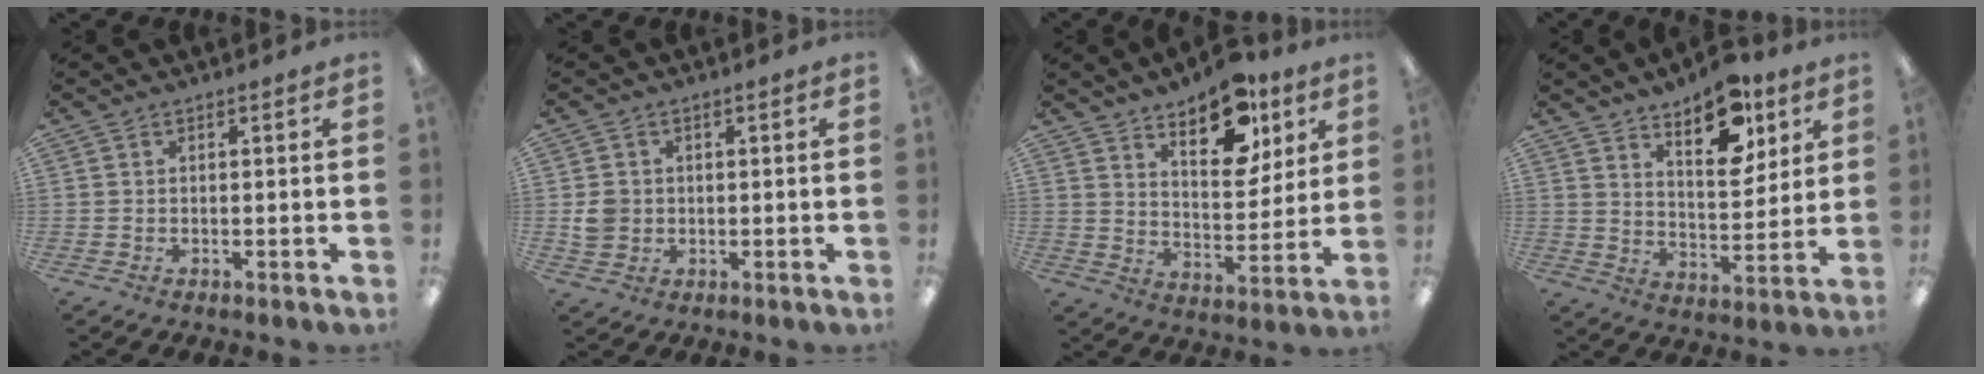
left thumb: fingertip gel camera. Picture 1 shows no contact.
{"total": 4.4, "force": [0.1, 4.1, 1.5], "torque": [-0.015, 0.005, 0.001]}
{"total": 14.6, "force": [9.9, 7.2, 8.1], "torque": [-0.104, -0.050, 0.170]}
{"total": 13.6, "force": [9.1, 6.4, 7.9], "torque": [-0.103, -0.046, 0.155]}